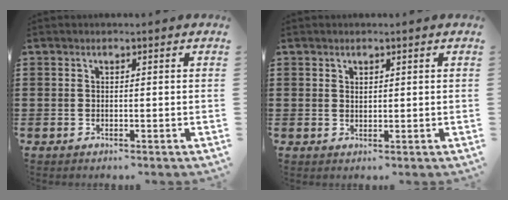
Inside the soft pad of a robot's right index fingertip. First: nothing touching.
{"total": 1.0, "force": [0.9, 0.5, 0.2], "torque": [-0.004, 0.002, 0.017]}